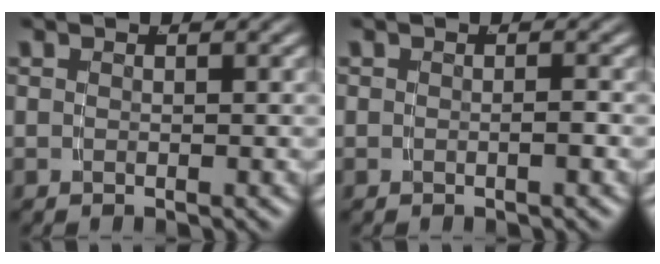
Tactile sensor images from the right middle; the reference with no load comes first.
{"total": 0.6, "force": [-0.1, 0.4, 0.4], "torque": [0.001, 0.008, -0.006]}